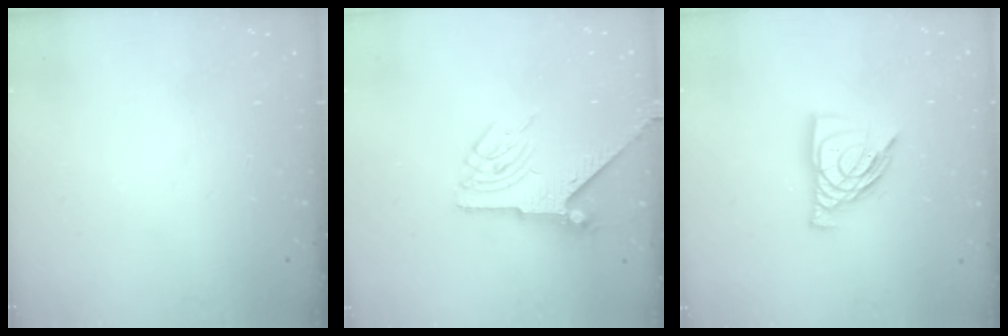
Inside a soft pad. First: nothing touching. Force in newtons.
{"total": 6.1, "press": 6.1, "slide": 0.4}
{"total": 12.2, "press": 12.1, "slide": 1.2}